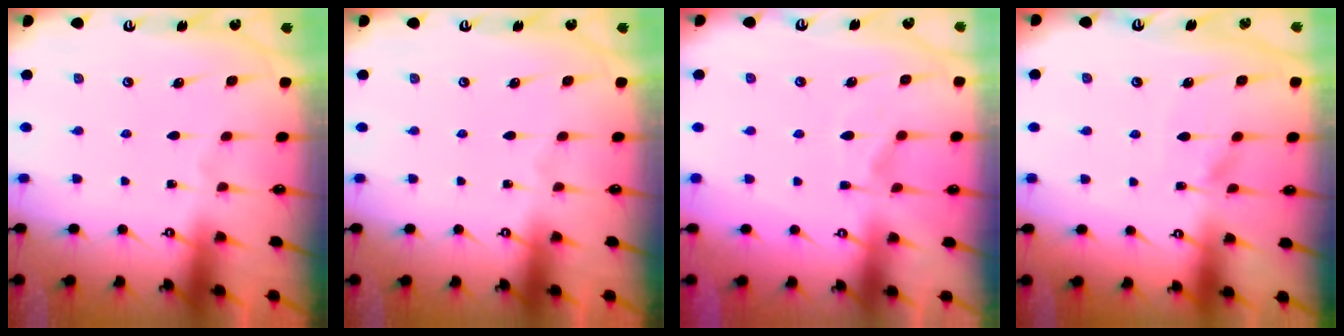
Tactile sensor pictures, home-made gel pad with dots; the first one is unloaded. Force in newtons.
{"total": 0.0}
{"total": 7.6, "press": 7.5, "slide": 1.3}
{"total": 5.9, "press": 5.9, "slide": 0.7}